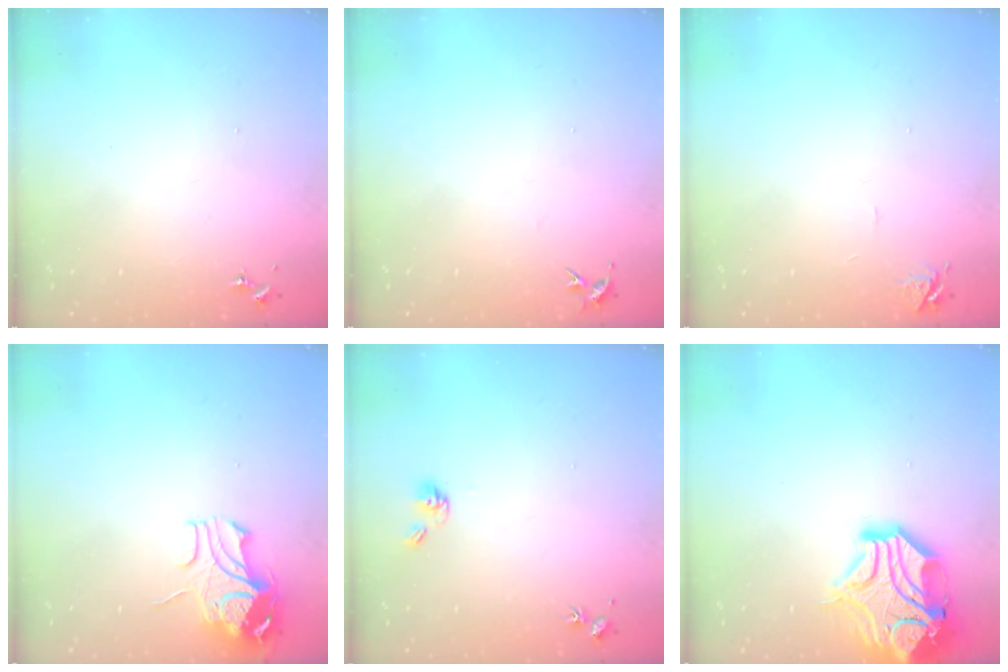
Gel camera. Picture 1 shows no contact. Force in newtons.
{"total": 3.6, "press": 3.5, "slide": 0.4}
{"total": 5.8, "press": 5.8, "slide": 0.7}
{"total": 9.6, "press": 9.6, "slide": 1.1}
{"total": 6.0, "press": 5.6, "slide": 2.1}
{"total": 17.6, "press": 17.4, "slide": 2.6}